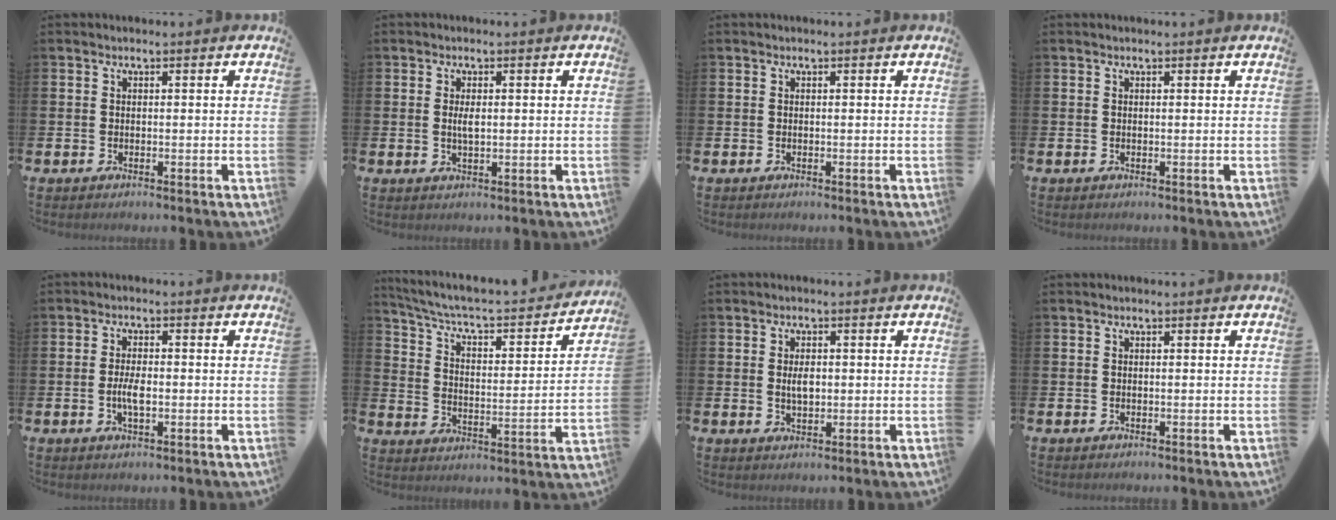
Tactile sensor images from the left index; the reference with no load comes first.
{"total": 2.0, "force": [0.2, 0.7, 1.8], "torque": [-0.035, 0.004, 0.002]}
{"total": 0.0}
{"total": 0.0}
{"total": 3.2, "force": [-0.5, 1.3, 2.9], "torque": [-0.045, -0.001, -0.013]}
{"total": 6.0, "force": [5.2, 1.5, 2.6], "torque": [-0.080, -0.043, 0.081]}
{"total": 2.6, "force": [0.3, 1.3, 2.2], "torque": [-0.037, 0.002, 0.001]}
{"total": 0.0}